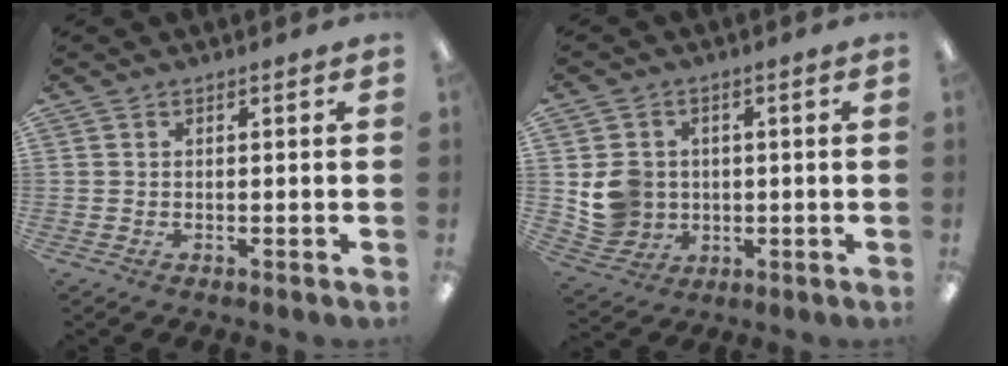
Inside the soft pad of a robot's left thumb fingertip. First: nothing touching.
{"total": 7.6, "force": [0.9, 7.3, 1.8], "torque": [-0.039, 0.006, 0.027]}